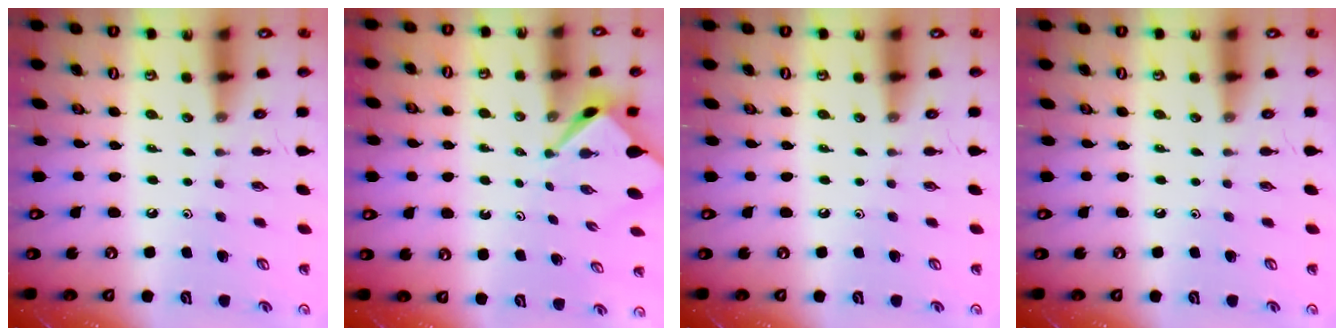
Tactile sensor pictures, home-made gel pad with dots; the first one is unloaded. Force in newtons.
{"total": 2.9, "press": 2.9, "slide": 0.4}
{"total": 0.0}
{"total": 0.0}